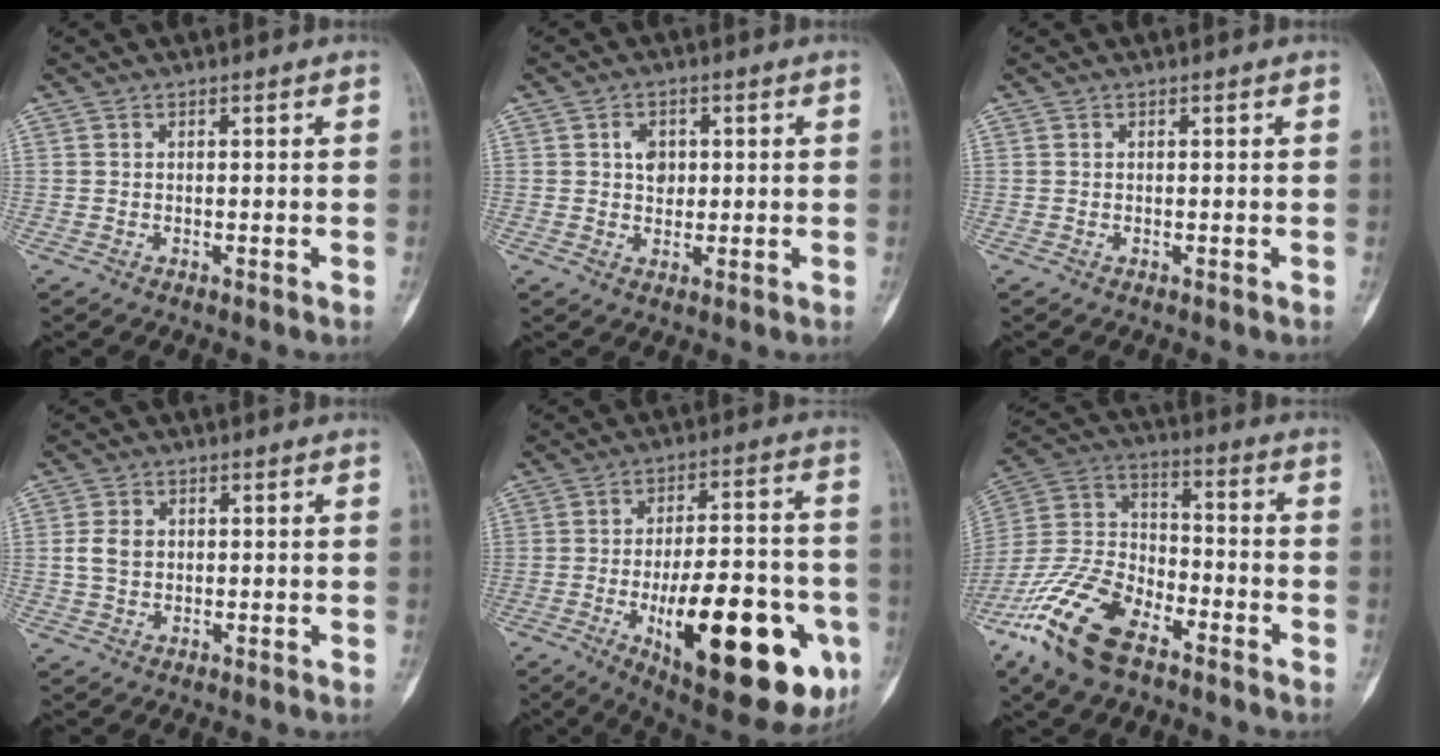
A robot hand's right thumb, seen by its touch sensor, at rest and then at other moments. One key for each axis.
{"total": 3.8, "fx": 0.8, "fy": 3.0, "fz": 2.3, "tx": -0.015, "ty": 0.000, "tz": 0.011}
{"total": 0.0}
{"total": 3.8, "fx": 0.3, "fy": 2.9, "fz": 2.4, "tx": -0.043, "ty": 0.005, "tz": 0.005}
{"total": 27.4, "fx": -8.8, "fy": 10.2, "fz": 23.9, "tx": -0.294, "ty": 0.007, "tz": -0.109}
{"total": 18.4, "fx": -11.4, "fy": 8.8, "fz": 11.5, "tx": -0.232, "ty": 0.052, "tz": -0.222}